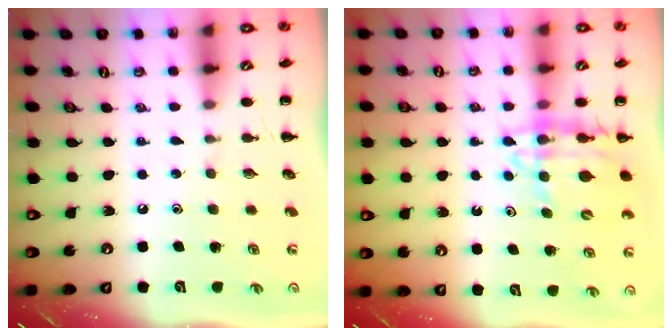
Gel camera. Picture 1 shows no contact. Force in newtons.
{"total": 12.4, "press": 11.8, "slide": 3.7}